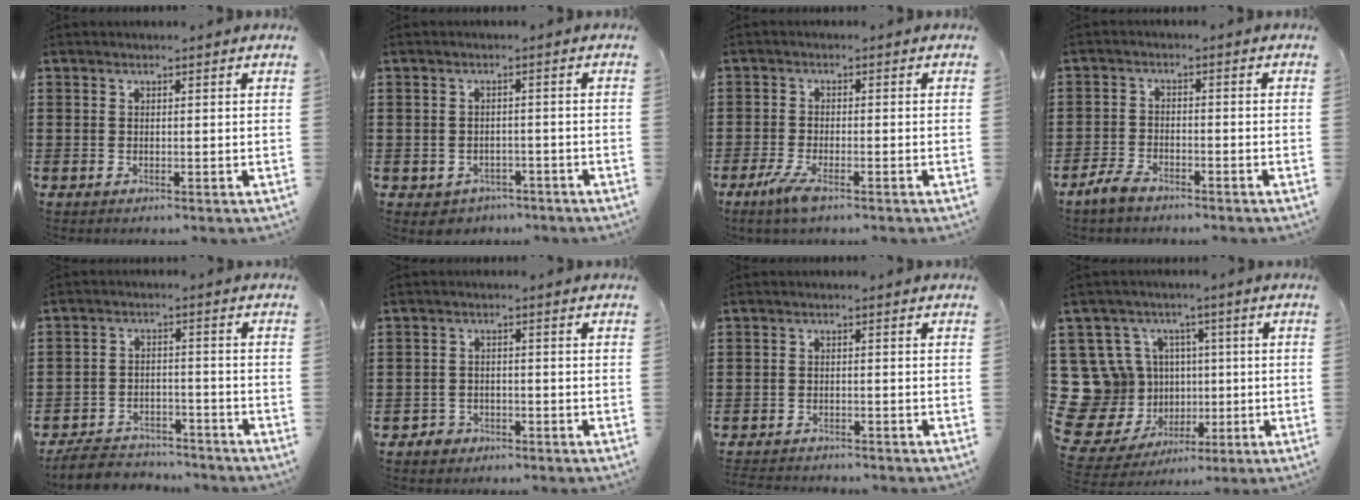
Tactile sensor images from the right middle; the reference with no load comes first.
{"total": 1.7, "force": [-1.4, 0.8, -0.2], "torque": [-0.005, 0.001, -0.034]}
{"total": 3.5, "force": [-2.0, 0.8, 2.8], "torque": [-0.074, -0.010, -0.043]}
{"total": 3.5, "force": [-2.9, 1.2, 1.5], "torque": [-0.047, 0.002, -0.064]}
{"total": 5.1, "force": [-5.0, 1.1, 0.4], "torque": [-0.012, 0.012, -0.102]}
{"total": 1.9, "force": [-1.6, 1.0, 0.0], "torque": [-0.007, 0.003, -0.036]}
{"total": 2.0, "force": [-2.0, 0.2, -0.1], "torque": [-0.006, 0.000, -0.043]}
{"total": 13.3, "force": [1.4, 12.7, 3.6], "torque": [-0.137, -0.009, 0.050]}